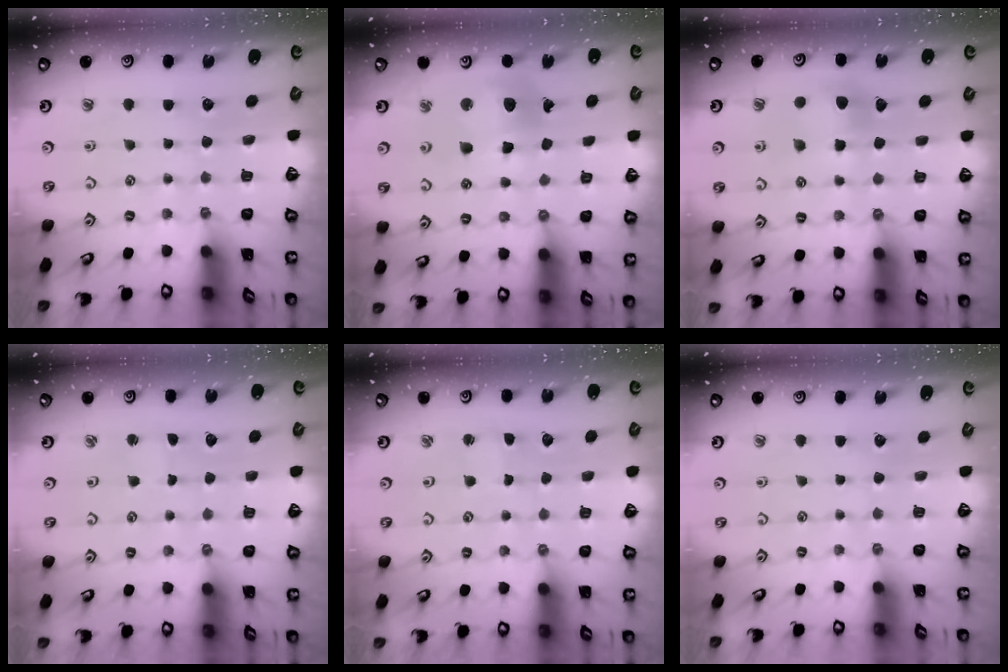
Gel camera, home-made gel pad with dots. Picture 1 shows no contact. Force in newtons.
{"total": 12.6, "press": 12.5, "slide": 1.8}
{"total": 5.7, "press": 5.7, "slide": 0.6}
{"total": 1.1, "press": 1.1, "slide": 0.2}
{"total": 1.5, "press": 1.5, "slide": 0.2}
{"total": 0.0}